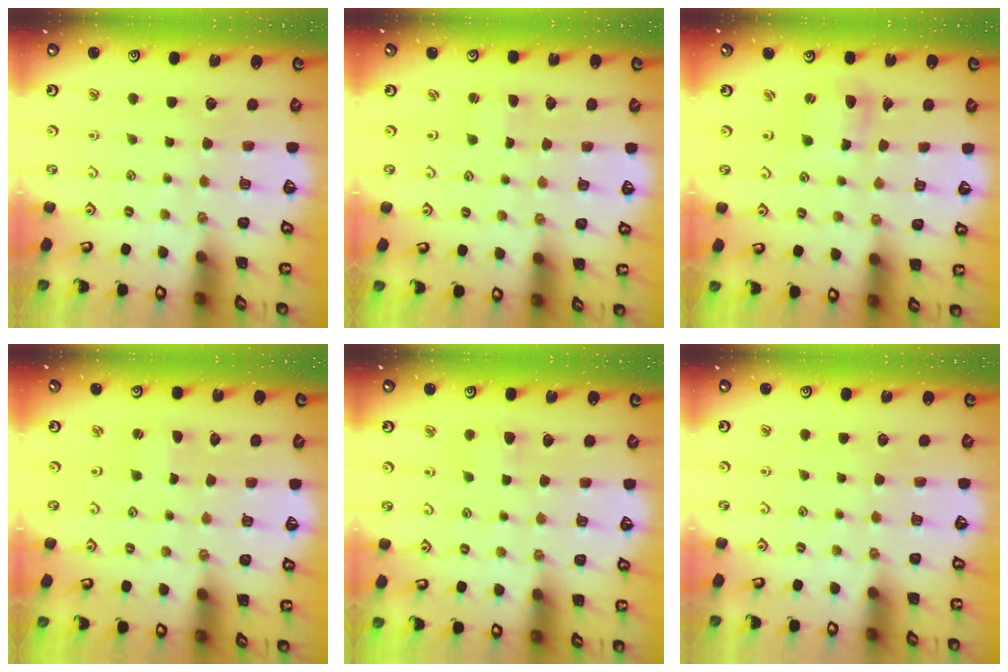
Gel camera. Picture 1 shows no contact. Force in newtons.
{"total": 1.6, "press": 1.6, "slide": 0.3}
{"total": 5.8, "press": 5.7, "slide": 0.6}
{"total": 1.4, "press": 1.4, "slide": 0.3}
{"total": 3.8, "press": 3.7, "slide": 0.7}
{"total": 0.0}